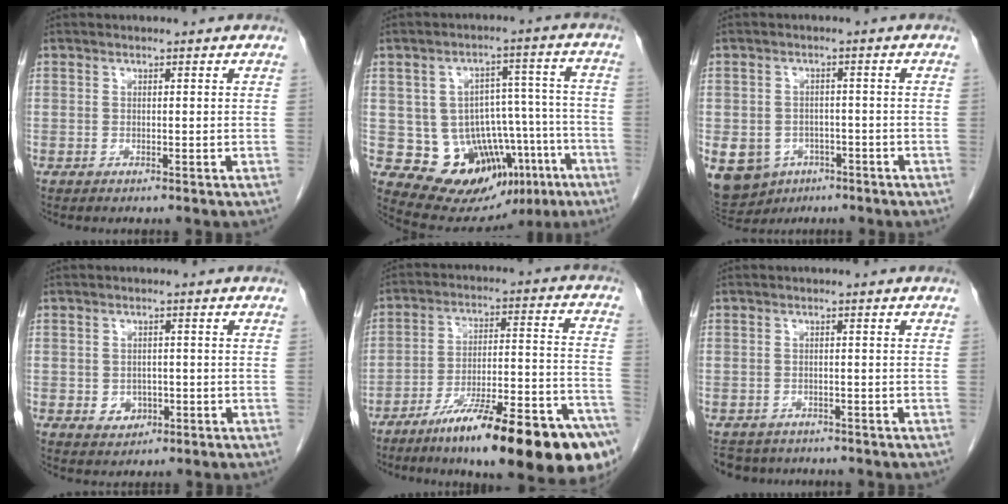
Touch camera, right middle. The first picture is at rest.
{"total": 16.9, "force": [-8.4, 10.5, 10.1], "torque": [-0.115, 0.049, -0.109]}
{"total": 14.6, "force": [-7.1, 11.6, 5.4], "torque": [-0.159, -0.002, -0.092]}
{"total": 2.9, "force": [-0.8, 2.4, 1.3], "torque": [-0.016, 0.003, -0.001]}
{"total": 24.0, "force": [-16.2, 3.0, 17.5], "torque": [-0.182, 0.018, -0.252]}
{"total": 5.1, "force": [-4.5, 2.3, 0.4], "torque": [-0.001, -0.001, -0.064]}